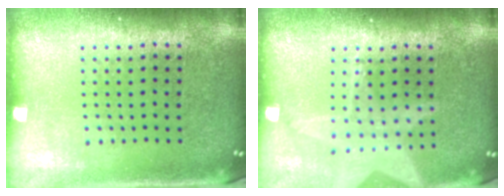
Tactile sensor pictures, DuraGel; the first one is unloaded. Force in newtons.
{"total": 1.3, "press": 1.3, "slide": 0.1}